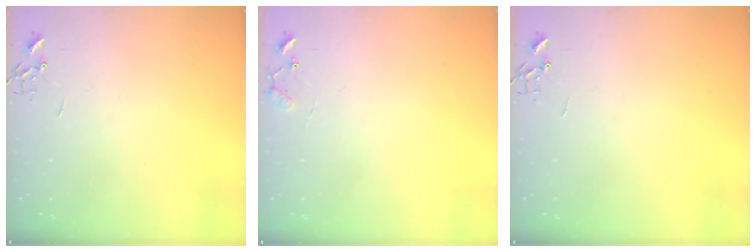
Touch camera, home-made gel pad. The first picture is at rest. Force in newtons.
{"total": 8.6, "press": 8.6, "slide": 0.5}
{"total": 0.0}